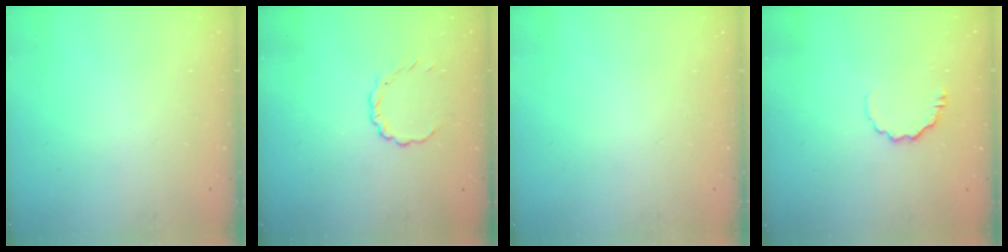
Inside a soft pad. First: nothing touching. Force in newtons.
{"total": 2.8, "press": 2.6, "slide": 1.1}
{"total": 0.0}
{"total": 5.5, "press": 5.3, "slide": 1.5}